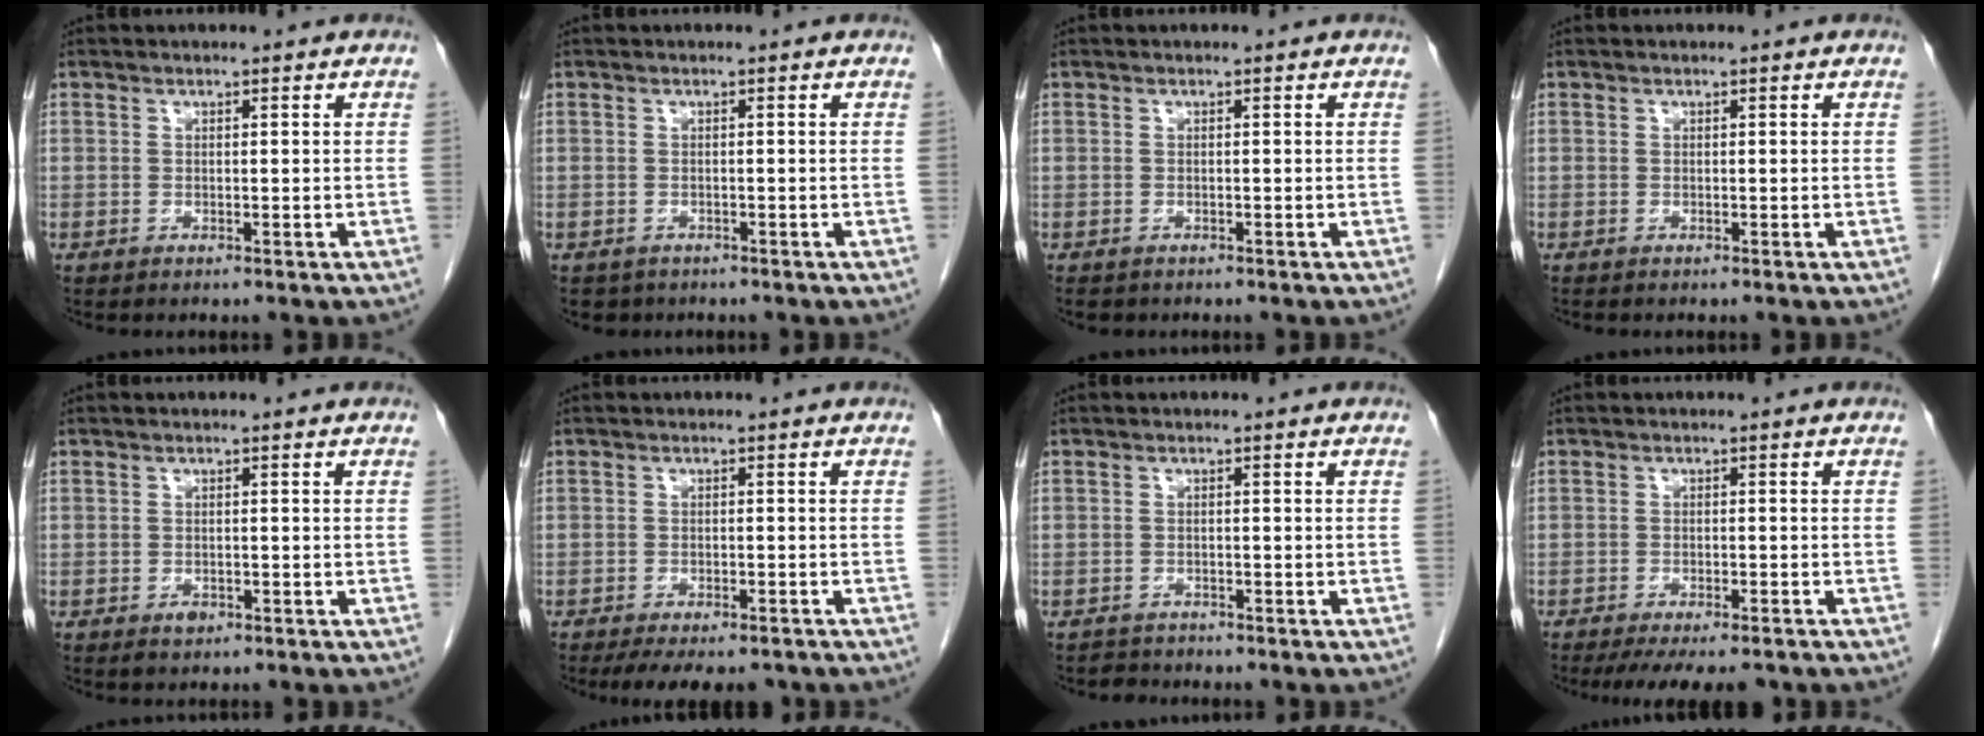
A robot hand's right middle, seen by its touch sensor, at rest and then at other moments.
{"total": 2.4, "force": [-1.7, 1.6, 0.2], "torque": [-0.007, 0.002, -0.024]}
{"total": 1.6, "force": [-1.3, 0.9, 0.5], "torque": [-0.011, -0.002, -0.013]}
{"total": 0.0}
{"total": 1.3, "force": [-0.7, 0.8, 0.6], "torque": [-0.010, 0.002, -0.006]}
{"total": 10.0, "force": [-8.1, 3.4, 4.8], "torque": [-0.075, -0.007, -0.107]}
{"total": 1.5, "force": [-1.4, 0.5, -0.5], "torque": [0.003, -0.002, -0.023]}
{"total": 10.2, "force": [-8.5, 2.3, 5.2], "torque": [-0.074, -0.013, -0.114]}